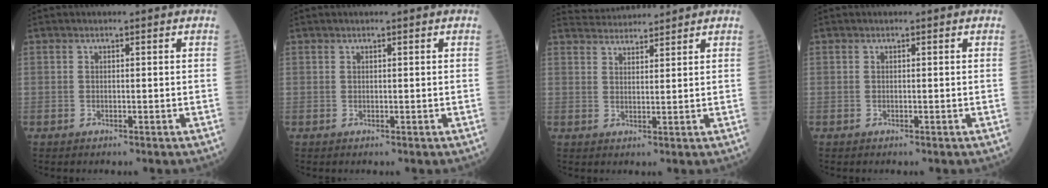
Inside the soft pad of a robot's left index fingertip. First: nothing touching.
{"total": 0.0}
{"total": 4.9, "force": [4.9, 0.0, 0.1], "torque": [-0.012, 0.029, 0.085]}
{"total": 0.0}